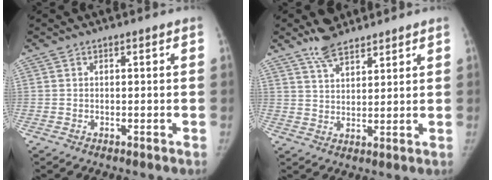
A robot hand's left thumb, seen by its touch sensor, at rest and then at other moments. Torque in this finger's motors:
{"motor_torque": [0.14, -0.54, 0.88, -0.84, 0.02]}